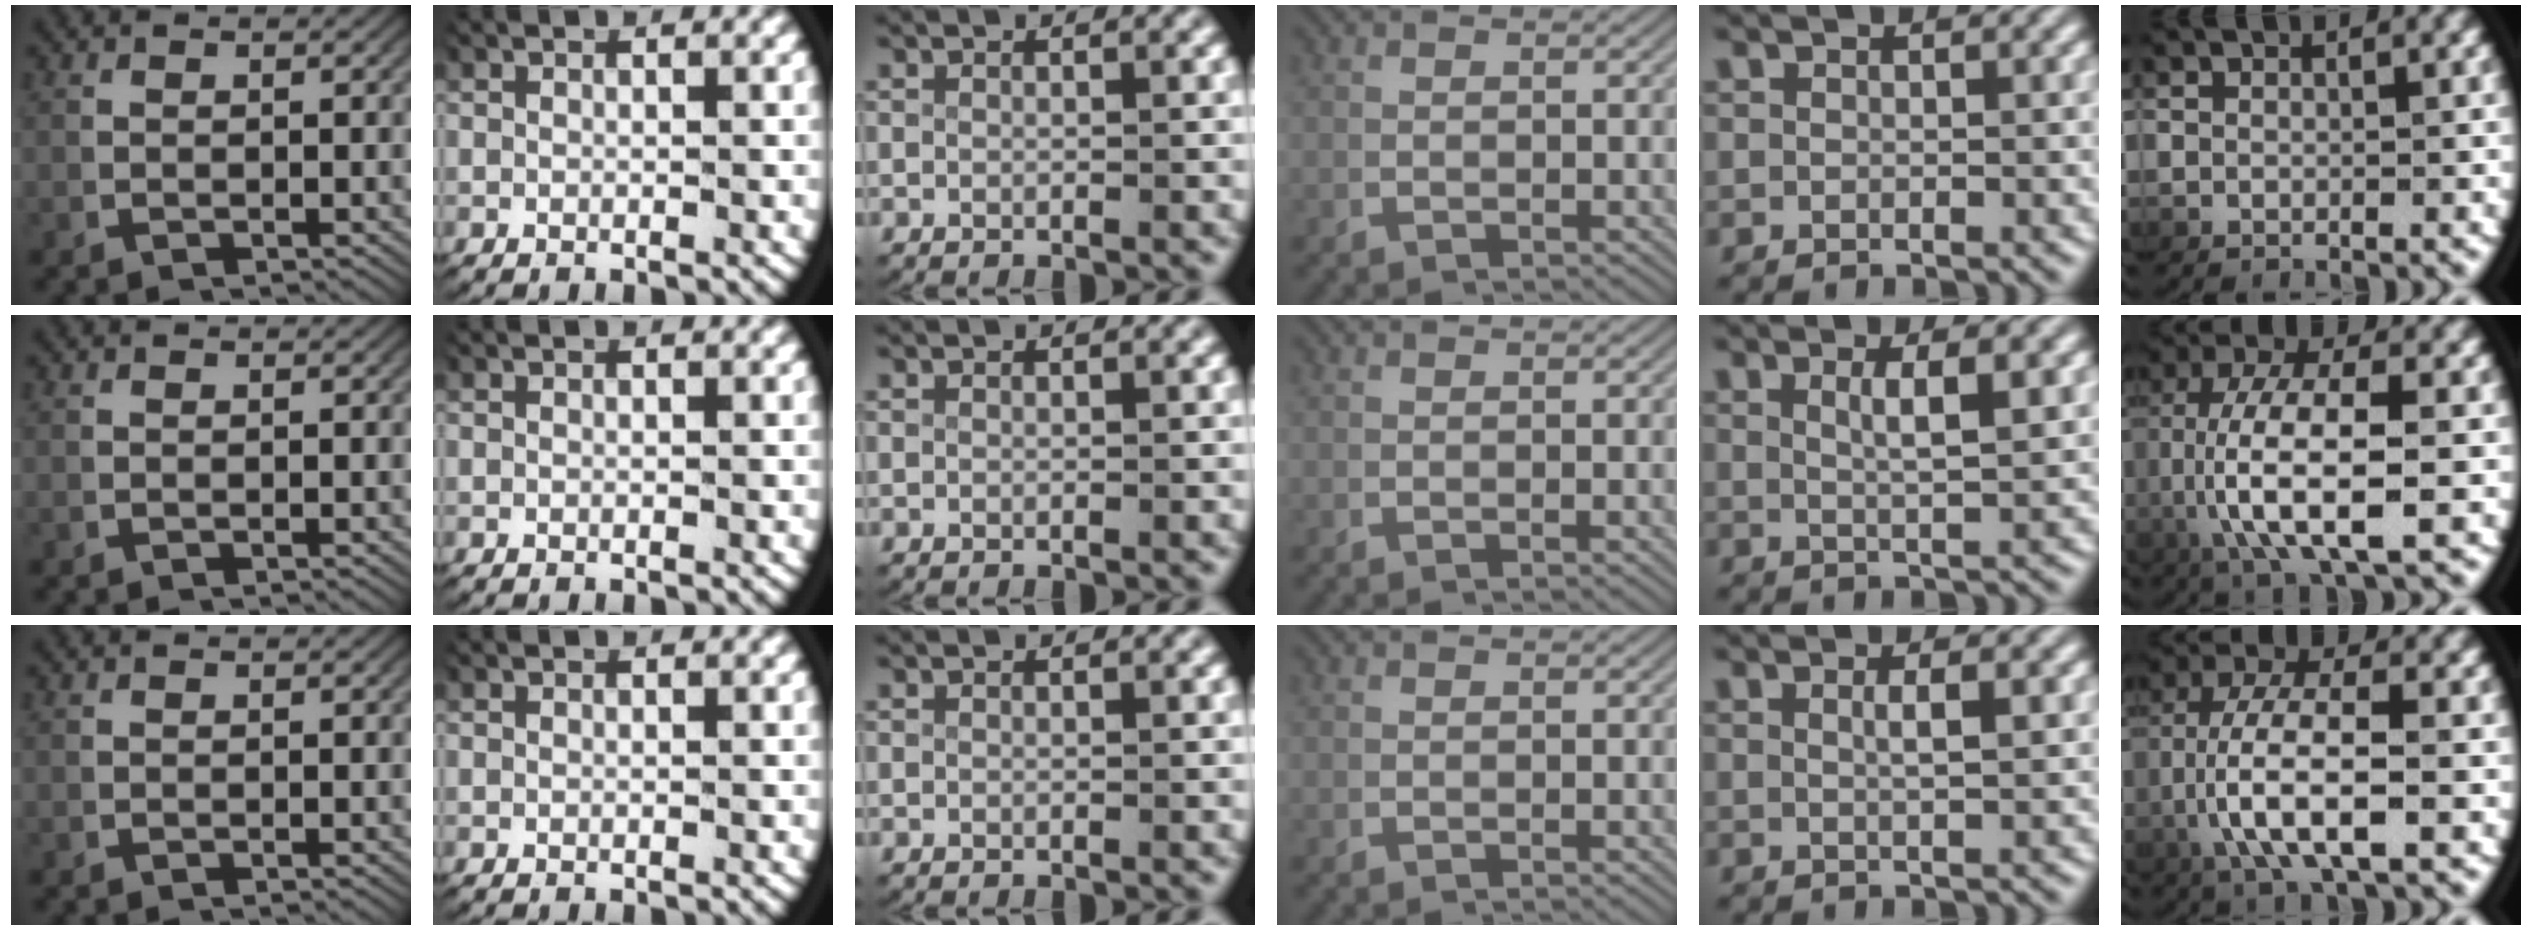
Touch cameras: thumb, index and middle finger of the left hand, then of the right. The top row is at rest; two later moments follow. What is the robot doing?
{"motion": "lift_and_place", "object": "ribbon"}